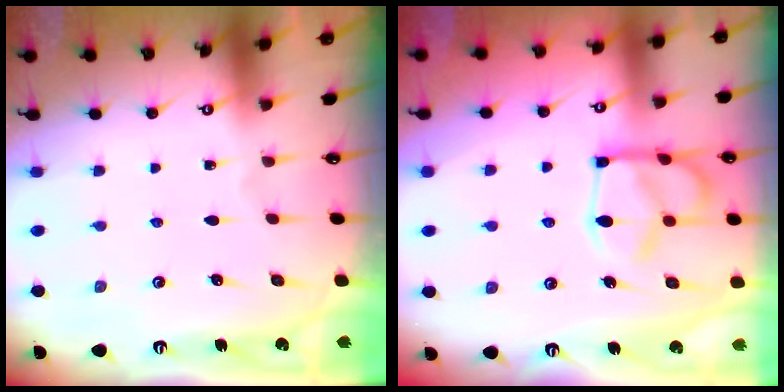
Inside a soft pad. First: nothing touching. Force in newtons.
{"total": 7.3, "press": 7.1, "slide": 1.7}